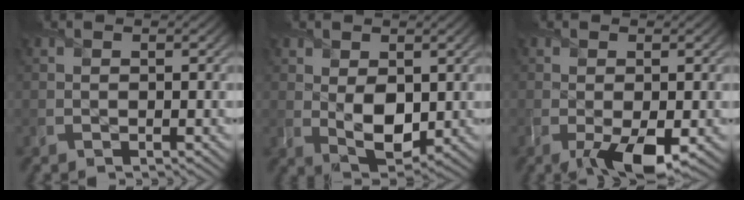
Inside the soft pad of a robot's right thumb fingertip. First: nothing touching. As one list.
[{"total": 5.1, "force": [0.5, 3.3, 3.8], "torque": [-0.083, -0.013, 0.016]}, {"total": 4.0, "force": [-1.6, 1.3, 3.4], "torque": [-0.062, -0.015, -0.024]}]